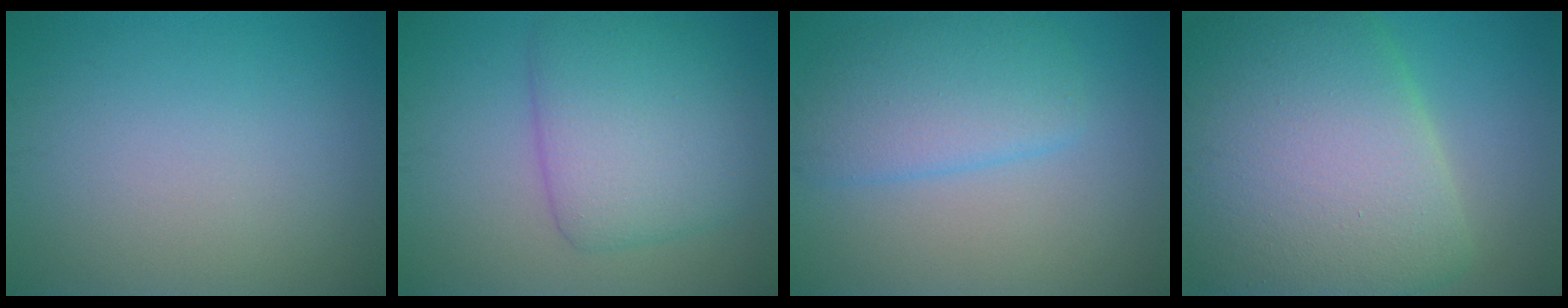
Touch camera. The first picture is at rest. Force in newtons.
{"total": 6.7, "press": 6.7, "slide": 0.1}
{"total": 4.8, "press": 4.8, "slide": 0.1}
{"total": 14.0, "press": 14.0, "slide": 0.4}